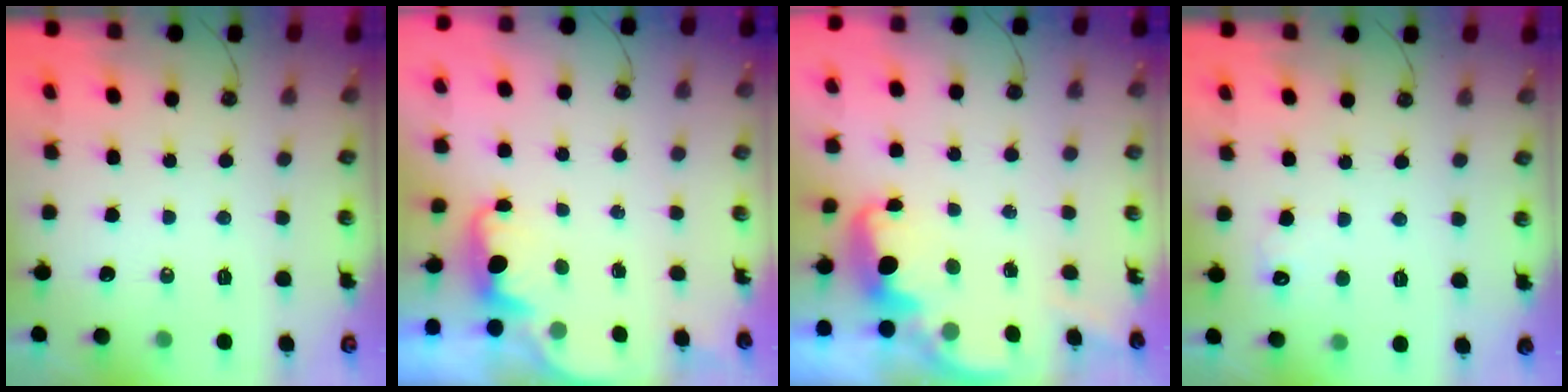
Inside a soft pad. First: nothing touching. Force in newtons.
{"total": 2.1, "press": 2.0, "slide": 0.7}
{"total": 2.6, "press": 2.6, "slide": 0.5}
{"total": 3.7, "press": 3.5, "slide": 1.2}